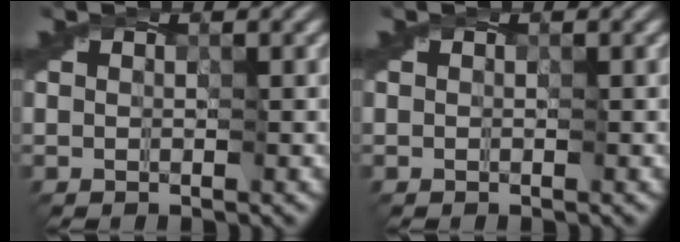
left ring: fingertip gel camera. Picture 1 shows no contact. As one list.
[{"total": 0.0}]